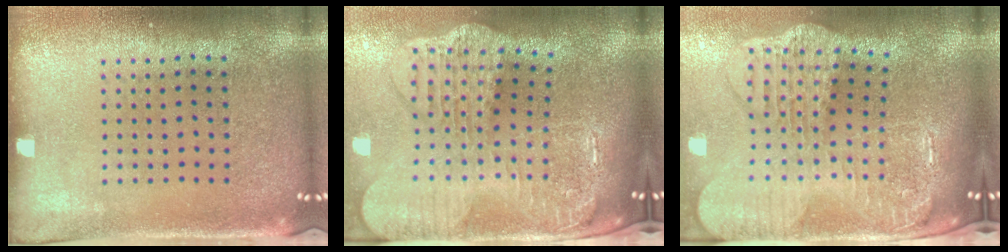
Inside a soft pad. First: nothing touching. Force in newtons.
{"total": 4.4, "press": 3.3, "slide": 2.9}
{"total": 4.4, "press": 3.3, "slide": 2.9}